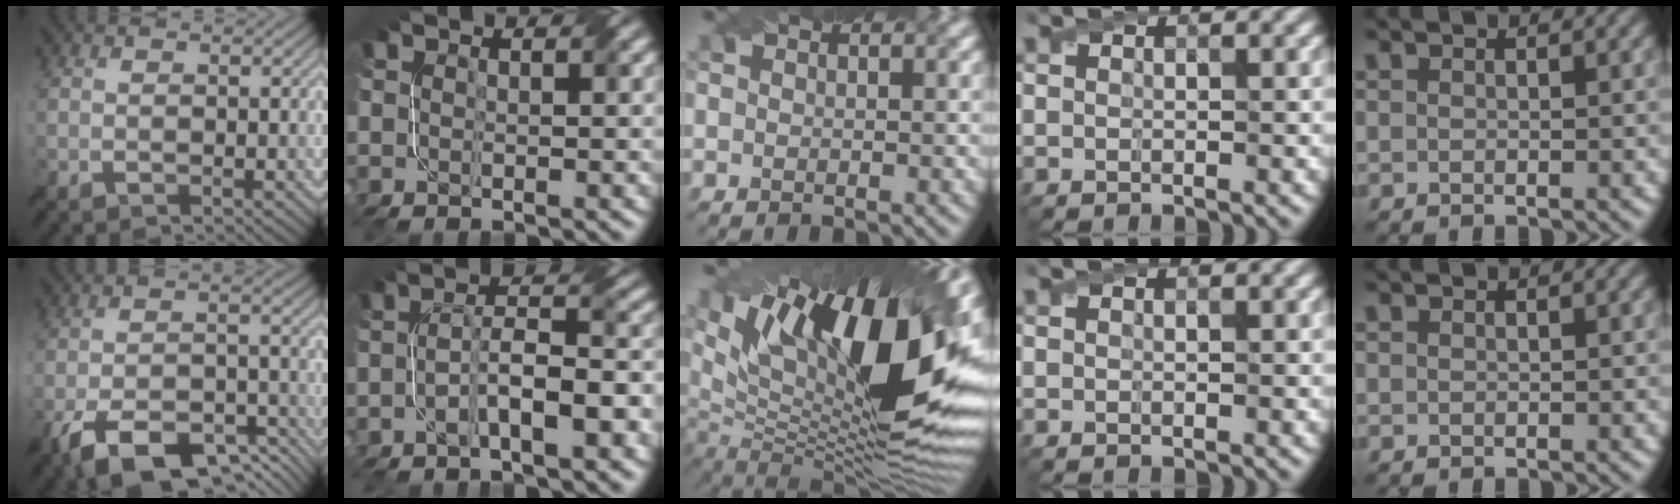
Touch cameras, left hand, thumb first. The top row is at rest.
{"thumb": {"total": 11.9, "force": [-7.6, 4.6, 8.0], "torque": [-0.144, -0.007, -0.137]}, "index": {"total": 5.7, "force": [-2.4, 1.4, 4.9], "torque": [-0.086, 0.016, -0.045]}, "middle": {"total": 19.2, "force": [6.4, 8.0, 16.3], "torque": [-0.239, 0.029, 0.103]}}